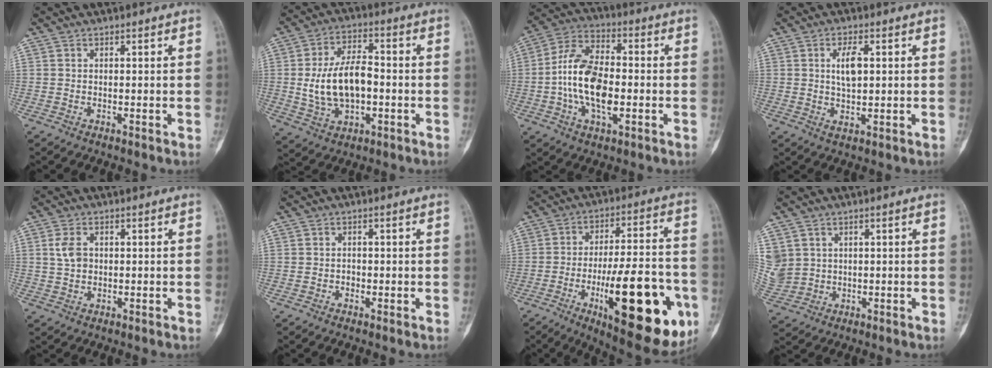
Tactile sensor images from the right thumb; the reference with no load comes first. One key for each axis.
{"total": 13.1, "fx": -0.9, "fy": 7.5, "fz": 10.6, "tx": -0.185, "ty": 0.019, "tz": -0.012}
{"total": 14.8, "fx": -1.8, "fy": 7.7, "fz": 12.5, "tx": -0.239, "ty": 0.020, "tz": -0.040}
{"total": 5.3, "fx": 1.1, "fy": 2.3, "fz": 4.6, "tx": -0.082, "ty": -0.004, "tz": 0.019}
{"total": 3.9, "fx": 0.7, "fy": 2.7, "fz": 2.7, "tx": -0.050, "ty": 0.004, "tz": 0.015}
{"total": 0.9, "fx": -0.3, "fy": 0.8, "fz": 0.2, "tx": 0.002, "ty": 0.004, "tz": -0.008}
{"total": 27.5, "fx": -9.3, "fy": 9.1, "fz": 24.3, "tx": -0.313, "ty": 0.025, "tz": -0.123}
{"total": 9.4, "fx": 2.7, "fy": 8.4, "fz": 3.4, "tx": -0.096, "ty": 0.012, "tz": 0.080}